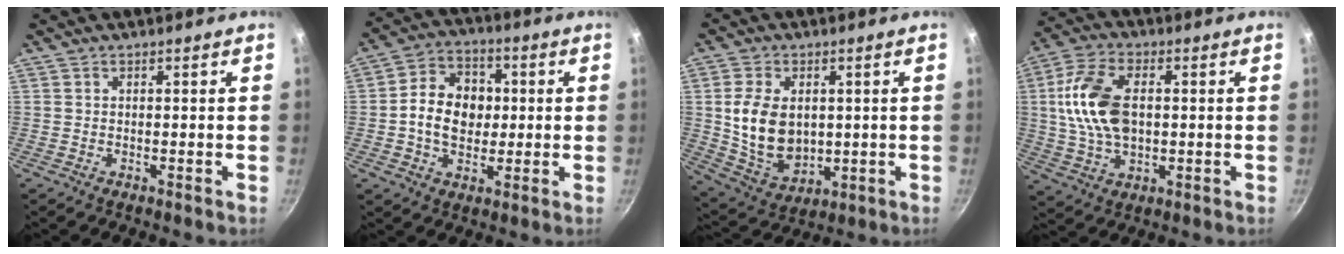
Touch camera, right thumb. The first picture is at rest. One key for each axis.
{"total": 11.5, "fx": 0.1, "fy": 9.0, "fz": 7.2, "tx": -0.093, "ty": 0.014, "tz": -0.010}
{"total": 12.9, "fx": 1.3, "fy": 9.0, "fz": 9.1, "tx": -0.147, "ty": -0.018, "tz": 0.042}
{"total": 13.9, "fx": 1.4, "fy": 8.5, "fz": 11.0, "tx": -0.202, "ty": 0.010, "tz": 0.022}